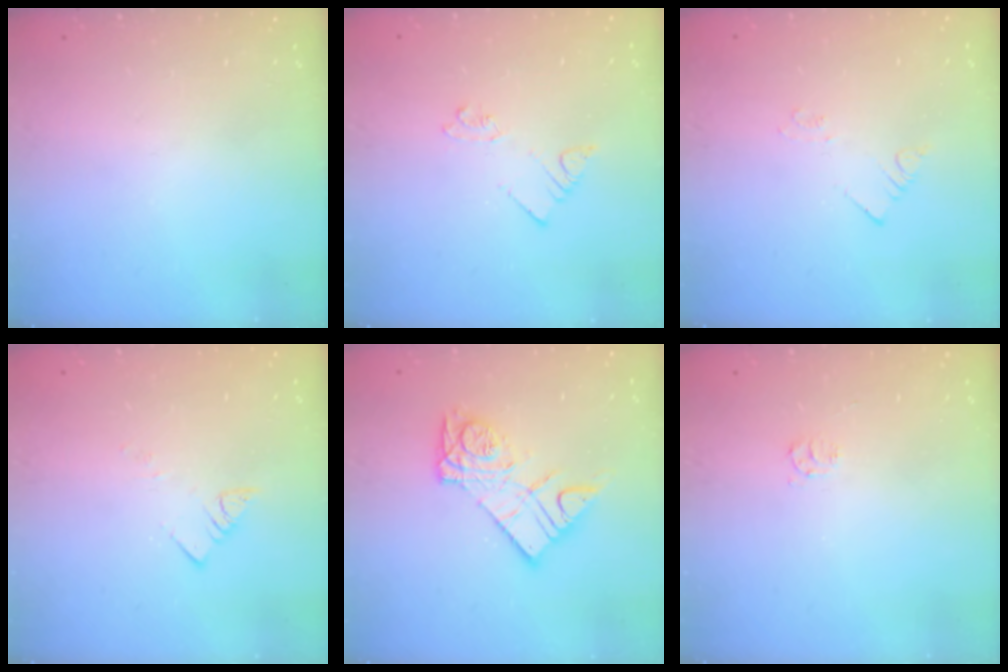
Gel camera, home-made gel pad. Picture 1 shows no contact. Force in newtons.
{"total": 1.7, "press": 1.6, "slide": 0.2}
{"total": 2.0, "press": 2.0, "slide": 0.4}
{"total": 2.9, "press": 2.9, "slide": 0.2}
{"total": 12.8, "press": 12.8, "slide": 1.1}
{"total": 4.0, "press": 3.9, "slide": 0.4}